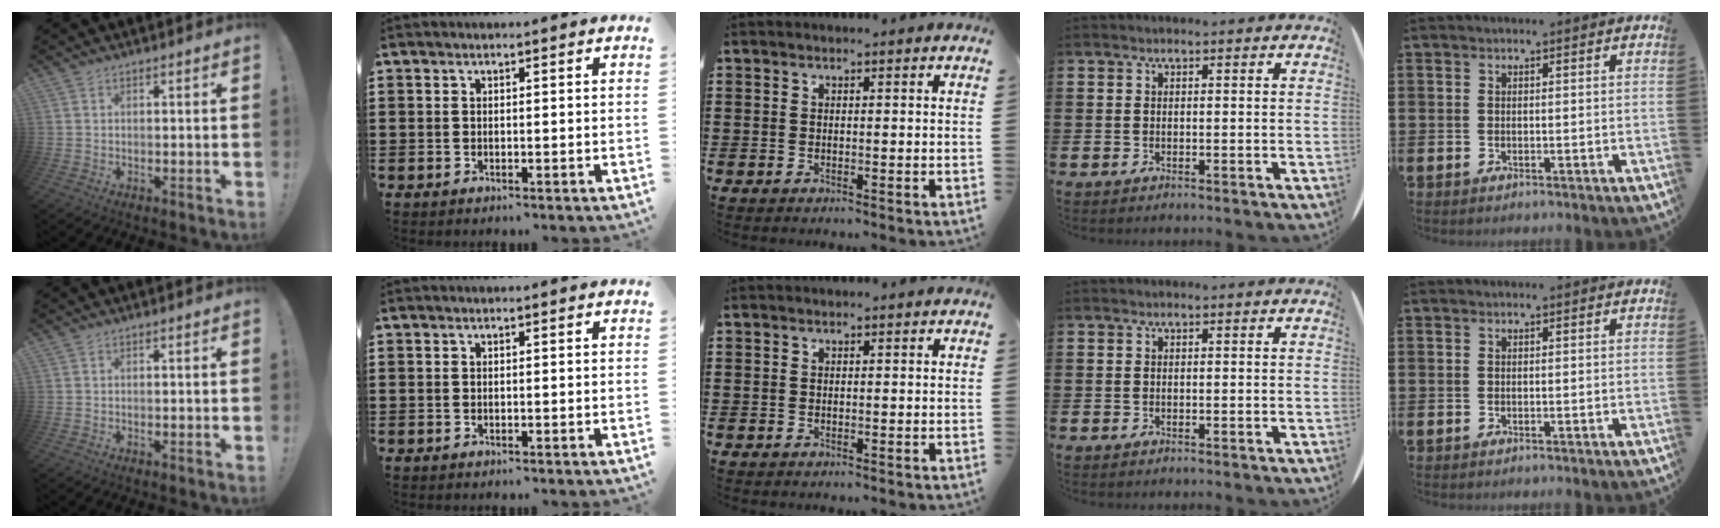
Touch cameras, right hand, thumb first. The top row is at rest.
{}